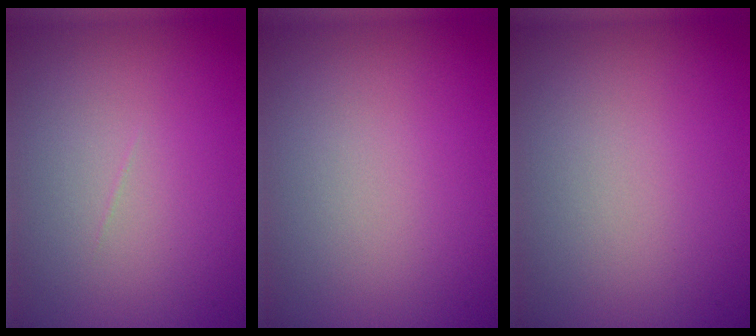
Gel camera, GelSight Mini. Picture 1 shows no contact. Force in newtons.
{"total": 0.0}
{"total": 0.0}